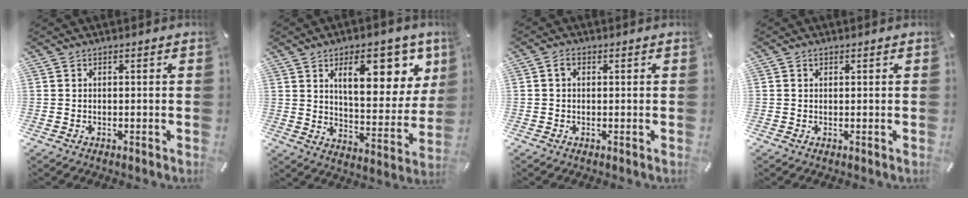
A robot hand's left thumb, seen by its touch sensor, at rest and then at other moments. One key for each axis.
{"total": 17.3, "fx": 8.9, "fy": 8.0, "fz": 12.5, "tx": -0.165, "ty": -0.036, "tz": 0.141}
{"total": 1.7, "fx": 0.3, "fy": 1.2, "fz": 1.2, "tx": -0.024, "ty": 0.007, "tz": 0.004}
{"total": 0.9, "fx": 0.3, "fy": 0.7, "fz": 0.5, "tx": -0.010, "ty": 0.003, "tz": 0.005}